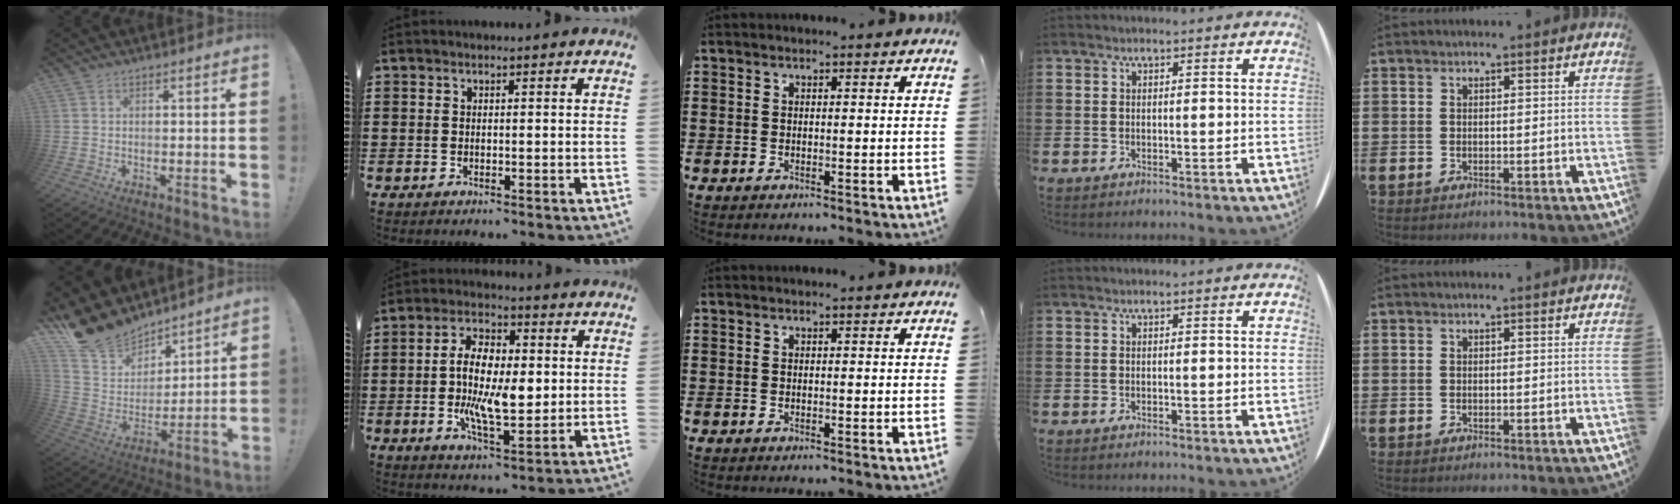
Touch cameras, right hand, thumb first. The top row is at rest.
{"thumb": {"total": 16.9, "force": [14.5, 8.0, 3.5], "torque": [-0.087, -0.108, 0.281]}, "index": {"total": 10.2, "force": [-0.4, 4.9, 8.9], "torque": [-0.171, 0.001, -0.014]}}